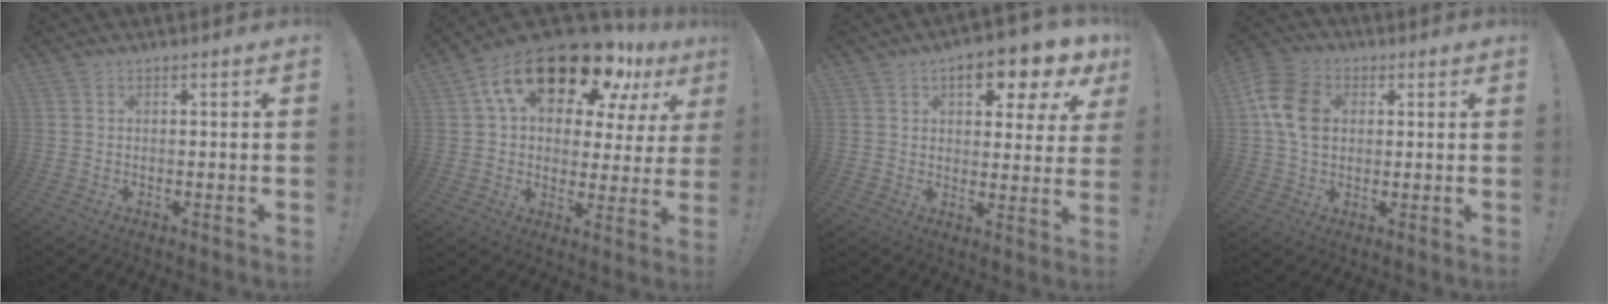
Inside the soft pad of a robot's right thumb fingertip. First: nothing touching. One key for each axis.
{"total": 22.3, "fx": 13.0, "fy": 10.6, "fz": 14.7, "tx": -0.238, "ty": -0.081, "tz": 0.222}
{"total": 9.5, "fx": 4.6, "fy": 4.2, "fz": 7.2, "tx": -0.087, "ty": -0.026, "tz": 0.073}
{"total": 12.0, "fx": 2.3, "fy": 9.1, "fz": 7.5, "tx": -0.128, "ty": 0.012, "tz": 0.048}